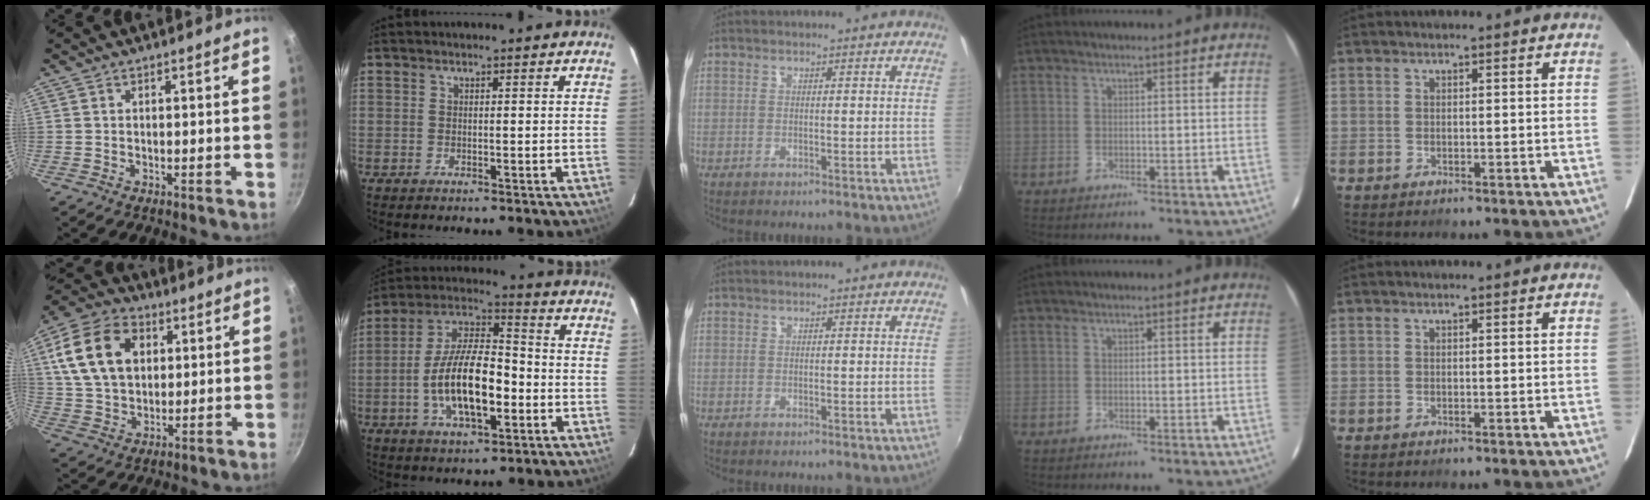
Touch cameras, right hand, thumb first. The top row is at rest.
{"thumb": {"total": 17.2, "force": [4.8, 12.2, 11.2], "torque": [-0.188, 0.007, 0.083]}, "index": {"total": 15.7, "force": [-4.0, 6.3, 13.9], "torque": [-0.268, 0.005, -0.071]}}